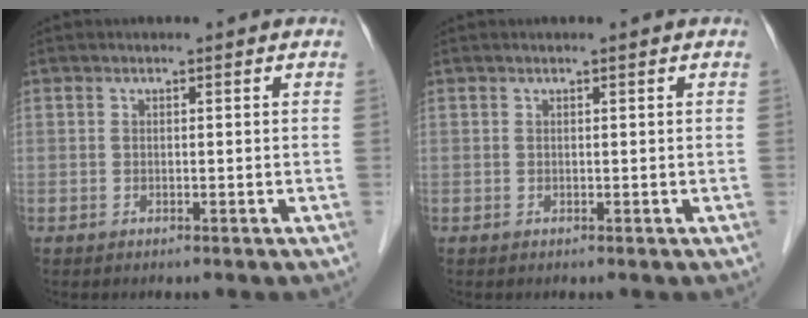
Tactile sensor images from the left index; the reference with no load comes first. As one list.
[{"total": 0.0}]